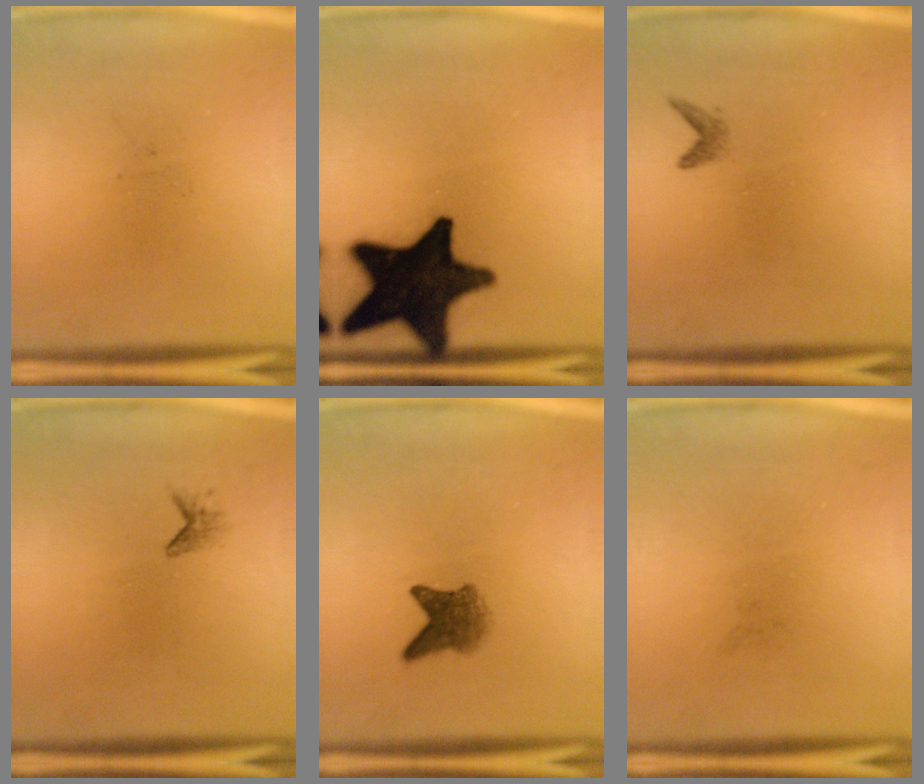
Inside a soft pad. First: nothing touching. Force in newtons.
{"total": 19.8}
{"total": 0.9}
{"total": 1.0}
{"total": 3.5}
{"total": 0.0}